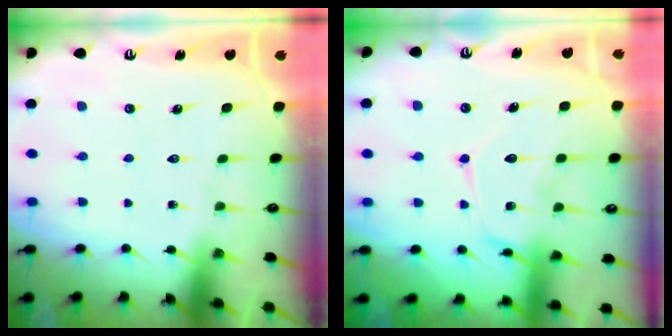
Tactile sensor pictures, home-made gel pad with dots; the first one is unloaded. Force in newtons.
{"total": 15.2, "press": 15.1, "slide": 1.4}